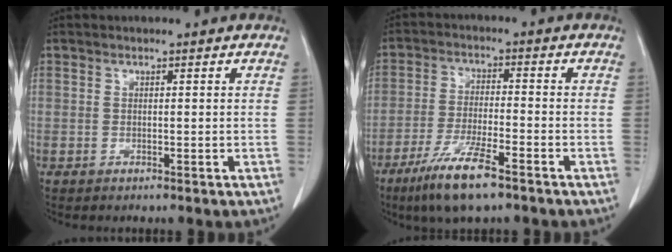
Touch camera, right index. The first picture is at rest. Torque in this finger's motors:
{"motor_torque": [0.70, -0.71, 0.42, 0.16]}